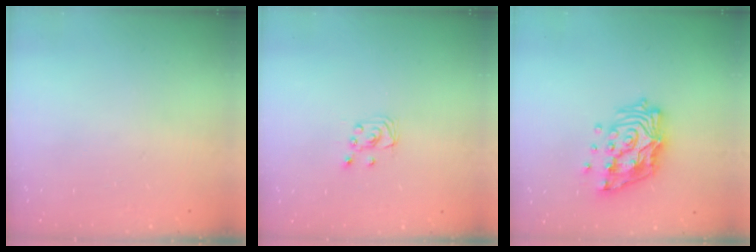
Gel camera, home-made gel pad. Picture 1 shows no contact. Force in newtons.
{"total": 2.3, "press": 2.2, "slide": 0.3}
{"total": 15.5, "press": 15.4, "slide": 1.8}